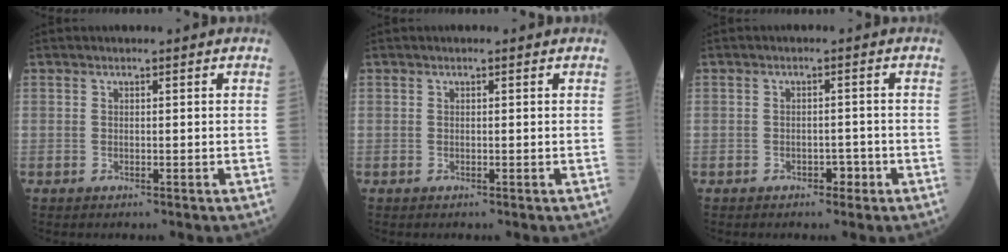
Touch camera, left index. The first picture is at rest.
{"total": 0.0}
{"total": 1.8, "force": [-1.1, 1.1, 0.9], "torque": [-0.005, 0.006, -0.017]}